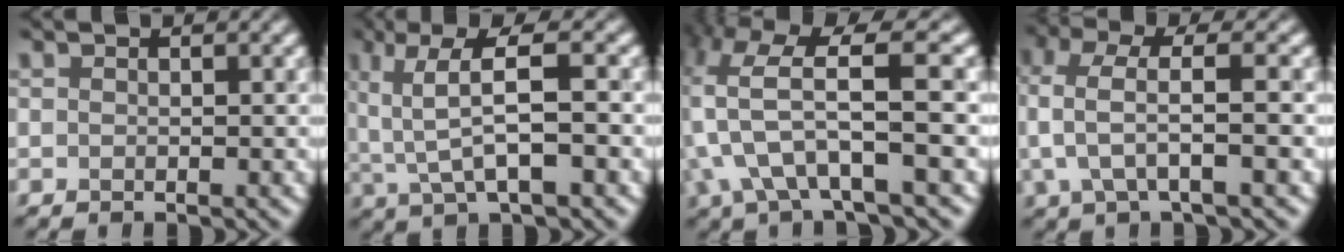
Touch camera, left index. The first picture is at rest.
{"total": 5.6, "force": [0.5, 1.7, 5.3], "torque": [-0.104, 0.009, 0.012]}
{"total": 6.7, "force": [-1.0, 2.3, 6.2], "torque": [-0.126, 0.009, -0.015]}
{"total": 3.8, "force": [0.6, 1.3, 3.5], "torque": [-0.083, 0.008, 0.012]}